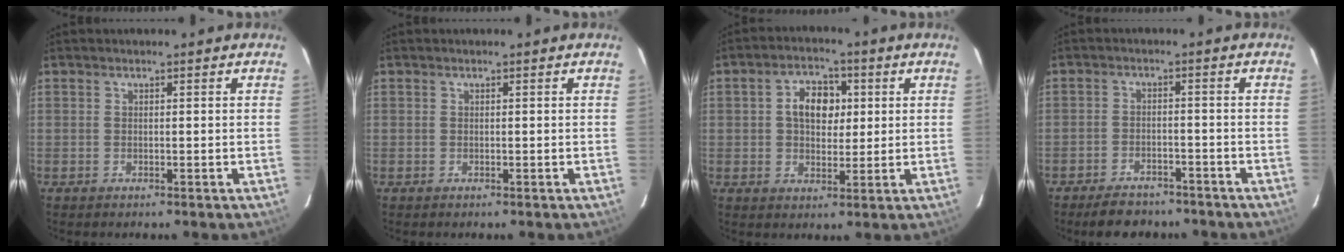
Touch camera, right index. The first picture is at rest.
{"total": 0.0}
{"total": 7.3, "force": [1.4, 5.1, 5.1], "torque": [-0.086, 0.022, 0.026]}
{"total": 8.4, "force": [-7.0, 3.6, 3.0], "torque": [-0.074, 0.002, -0.099]}